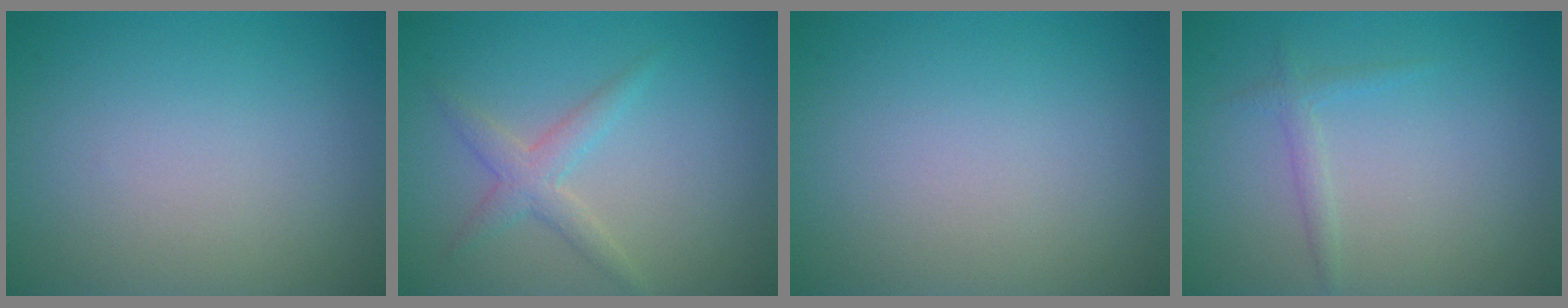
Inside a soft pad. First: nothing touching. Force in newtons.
{"total": 2.3, "press": 2.3, "slide": 0.0}
{"total": 0.0}
{"total": 1.2, "press": 1.2, "slide": 0.1}